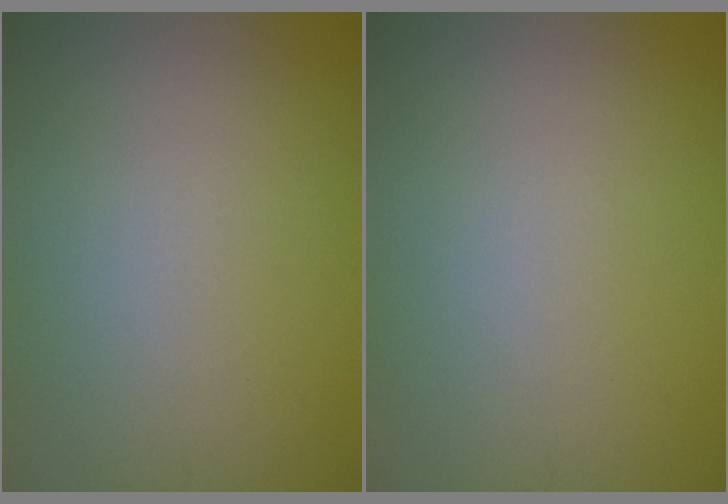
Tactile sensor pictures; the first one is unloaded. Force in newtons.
{"total": 0.0}